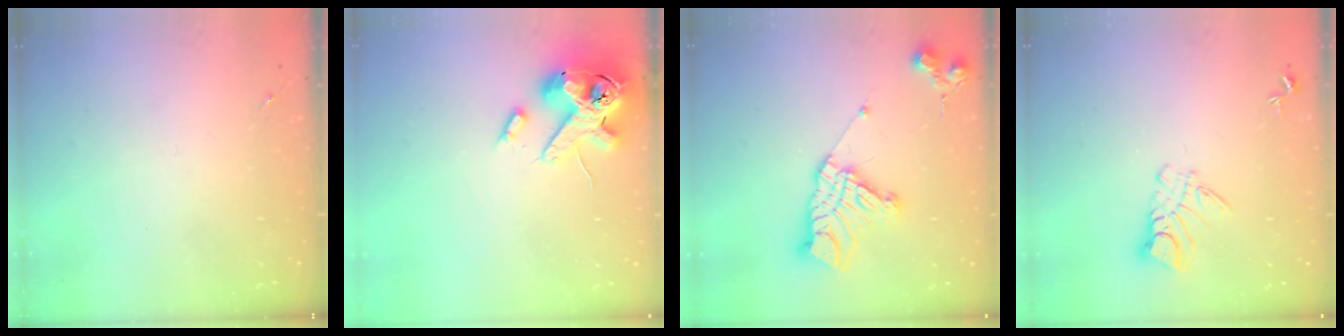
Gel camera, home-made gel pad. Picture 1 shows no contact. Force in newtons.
{"total": 15.9, "press": 15.7, "slide": 2.7}
{"total": 16.2, "press": 16.1, "slide": 1.6}
{"total": 8.0, "press": 8.0, "slide": 0.7}